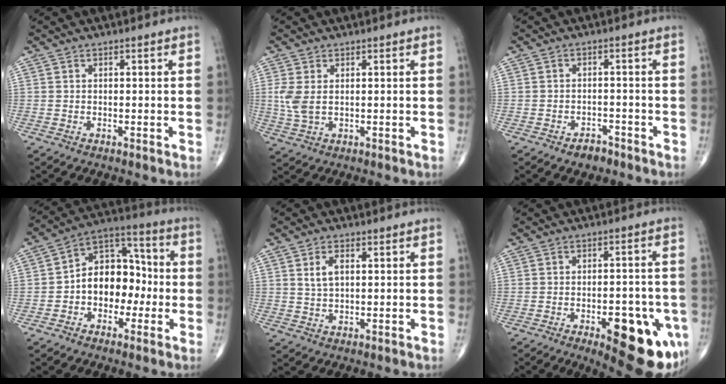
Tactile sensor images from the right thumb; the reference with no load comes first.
{"total": 4.4, "force": [0.5, 2.4, 3.6], "torque": [-0.091, -0.001, 0.016]}
{"total": 3.9, "force": [-2.6, 2.5, 1.5], "torque": [-0.008, 0.020, -0.033]}
{"total": 12.6, "force": [-1.8, 9.1, 8.6], "torque": [-0.092, 0.046, -0.043]}
{"total": 3.8, "force": [1.2, 2.0, 3.0], "torque": [-0.056, 0.001, 0.025]}
{"total": 17.1, "force": [-7.0, 6.7, 14.1], "torque": [-0.125, 0.017, -0.077]}